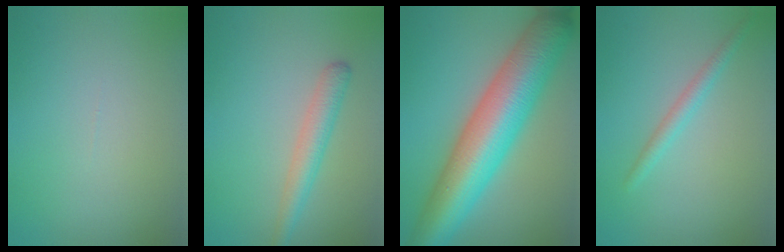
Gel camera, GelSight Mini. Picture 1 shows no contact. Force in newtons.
{"total": 2.8, "press": 2.7, "slide": 0.2}
{"total": 12.3, "press": 12.3, "slide": 0.3}
{"total": 1.7, "press": 1.7, "slide": 0.1}